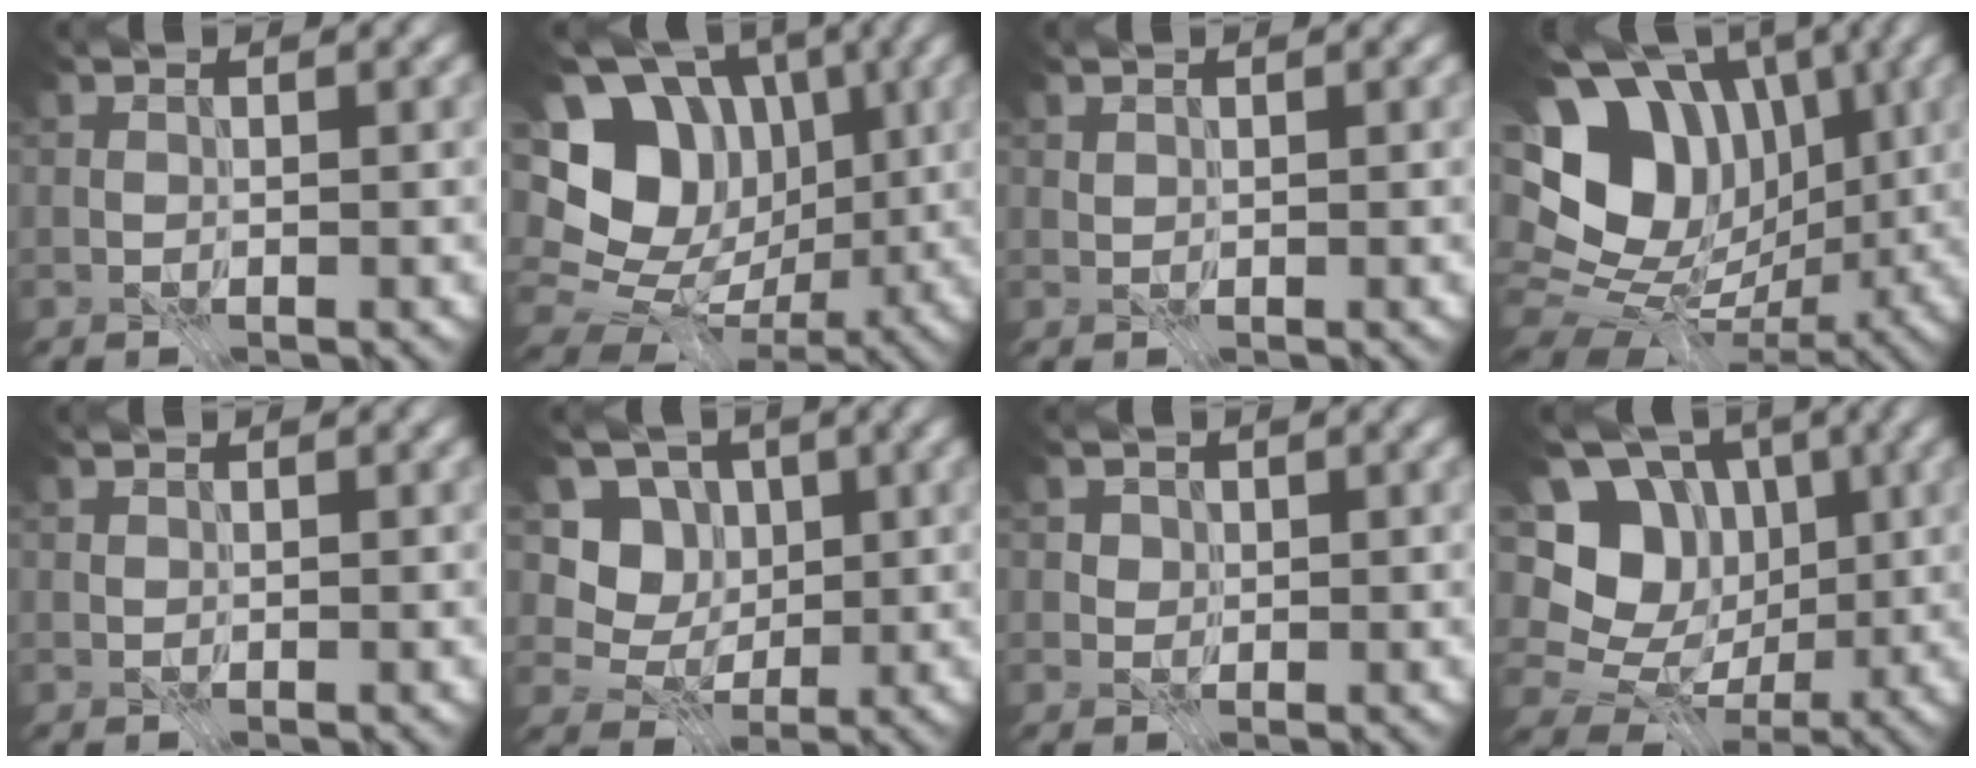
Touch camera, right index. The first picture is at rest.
{"total": 15.2, "force": [1.9, 12.7, 8.2], "torque": [-0.157, 0.032, 0.021]}
{"total": 0.5, "force": [0.4, 0.3, 0.2], "torque": [-0.006, -0.001, 0.012]}
{"total": 13.9, "force": [1.8, 10.8, 8.5], "torque": [-0.137, 0.018, 0.033]}
{"total": 0.0}
{"total": 5.3, "force": [0.4, 4.7, 2.3], "torque": [-0.030, -0.005, -0.022]}
{"total": 2.0, "force": [0.8, 1.6, 0.7], "torque": [-0.024, -0.005, 0.025]}
{"total": 10.9, "force": [0.7, 9.5, 5.3], "torque": [-0.112, 0.027, -0.009]}